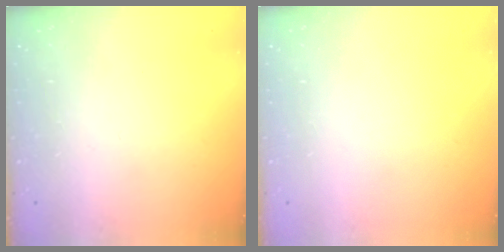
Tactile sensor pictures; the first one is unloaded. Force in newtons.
{"total": 0.0}